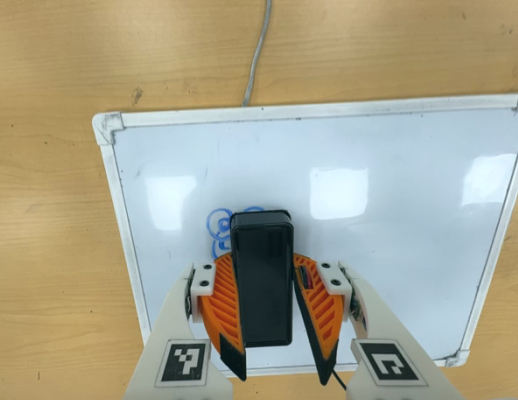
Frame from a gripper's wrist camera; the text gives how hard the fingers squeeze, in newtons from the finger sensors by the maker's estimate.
{"total": 12.6, "left": 13.7, "right": 11.4}